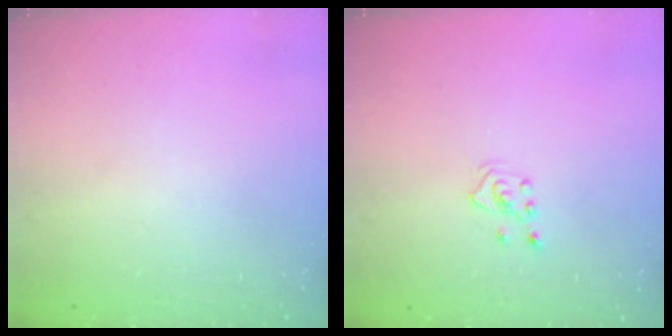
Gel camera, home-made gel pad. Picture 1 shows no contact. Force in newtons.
{"total": 2.1, "press": 1.8, "slide": 0.9}